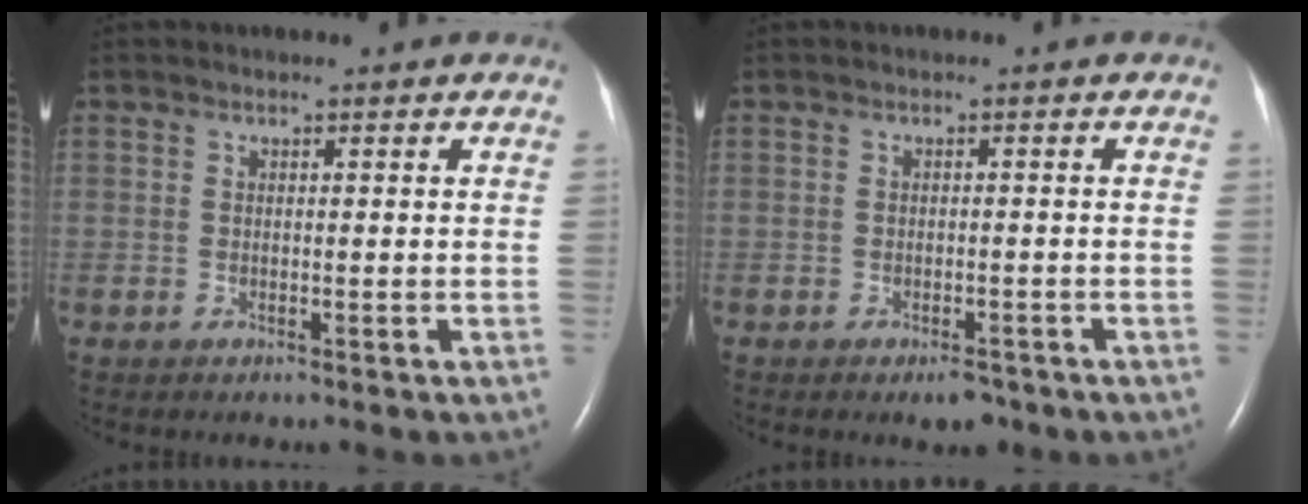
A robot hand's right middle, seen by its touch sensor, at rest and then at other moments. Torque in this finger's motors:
{"motor_torque": [0.06, 0.00, 0.05, 0.01]}